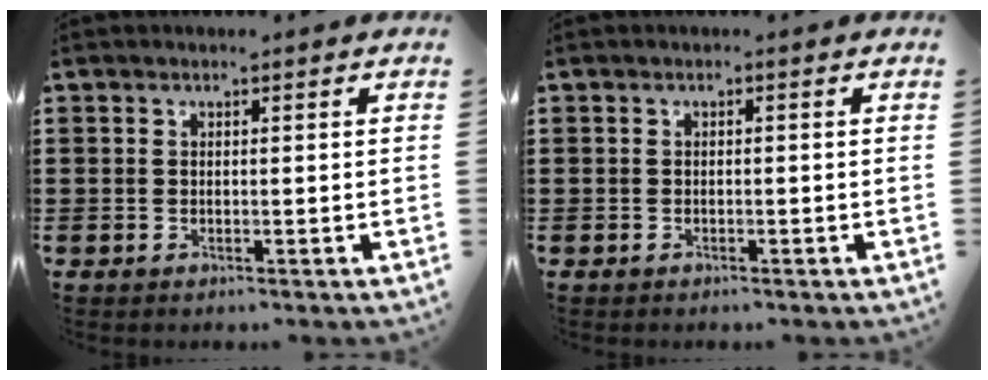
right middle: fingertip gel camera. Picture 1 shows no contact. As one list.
[{"total": 0.0}]